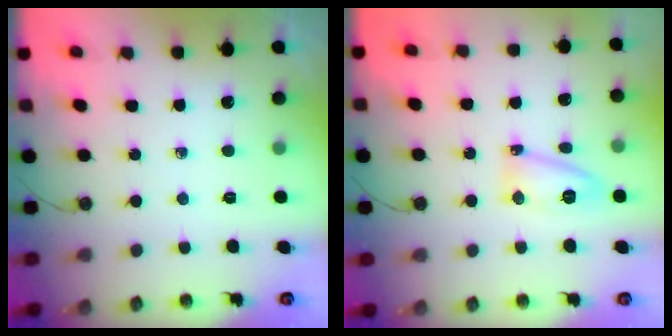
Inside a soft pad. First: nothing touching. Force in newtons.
{"total": 8.5, "press": 8.4, "slide": 0.9}